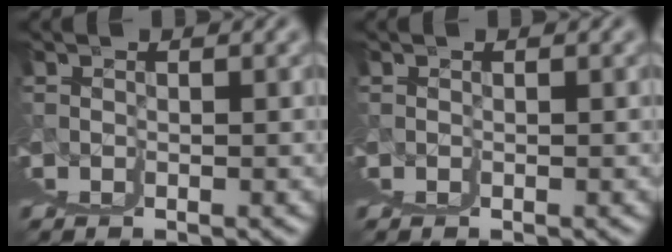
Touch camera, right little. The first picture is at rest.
{"total": 0.0}